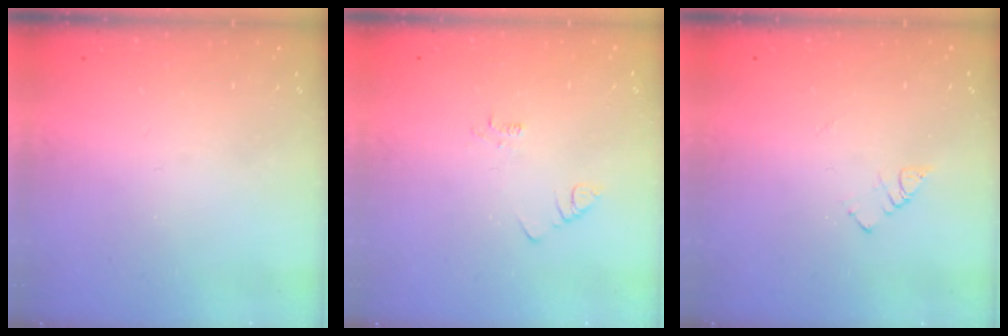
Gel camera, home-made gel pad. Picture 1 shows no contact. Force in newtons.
{"total": 2.1, "press": 2.1, "slide": 0.4}
{"total": 4.0, "press": 4.0, "slide": 0.4}